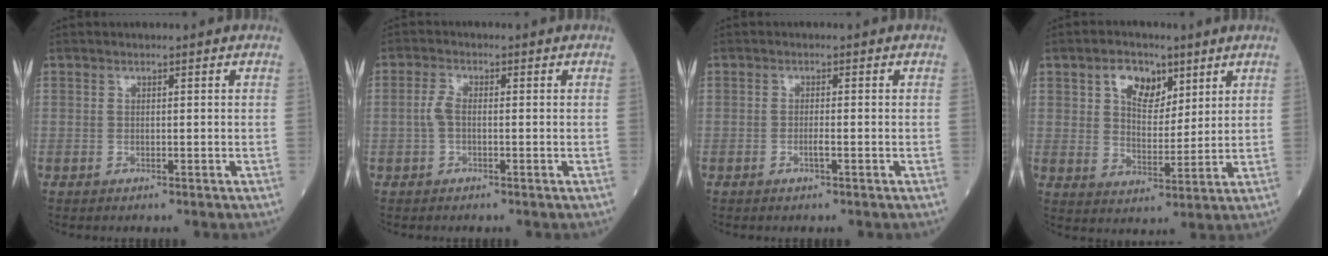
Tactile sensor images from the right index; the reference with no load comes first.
{"total": 2.3, "force": [-0.4, 1.1, 2.0], "torque": [-0.047, 0.002, -0.011]}
{"total": 1.1, "force": [-0.5, 0.0, 1.0], "torque": [-0.023, 0.000, -0.011]}
{"total": 7.4, "force": [3.9, 4.4, 4.5], "torque": [-0.081, 0.013, 0.071]}